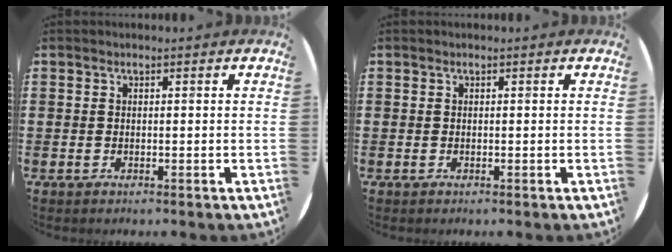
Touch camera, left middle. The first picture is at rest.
{"total": 0.0}